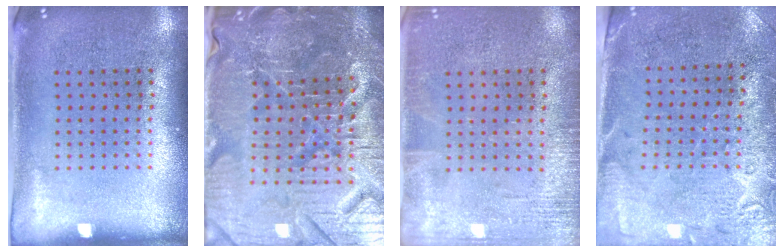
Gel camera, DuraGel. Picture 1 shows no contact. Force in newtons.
{"total": 5.8, "press": 5.4, "slide": 2.0}
{"total": 2.4, "press": 2.4, "slide": 0.3}
{"total": 2.8, "press": 2.5, "slide": 1.3}